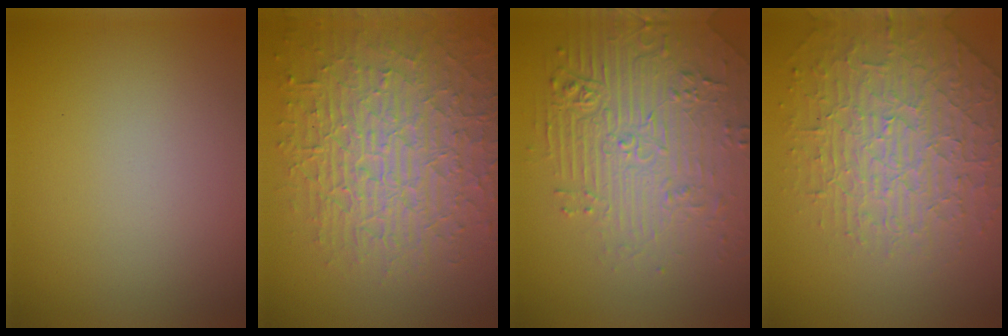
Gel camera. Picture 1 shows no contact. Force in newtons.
{"total": 8.8, "press": 6.0, "slide": 6.4}
{"total": 4.9, "press": 4.5, "slide": 2.0}
{"total": 4.4, "press": 4.3, "slide": 1.0}